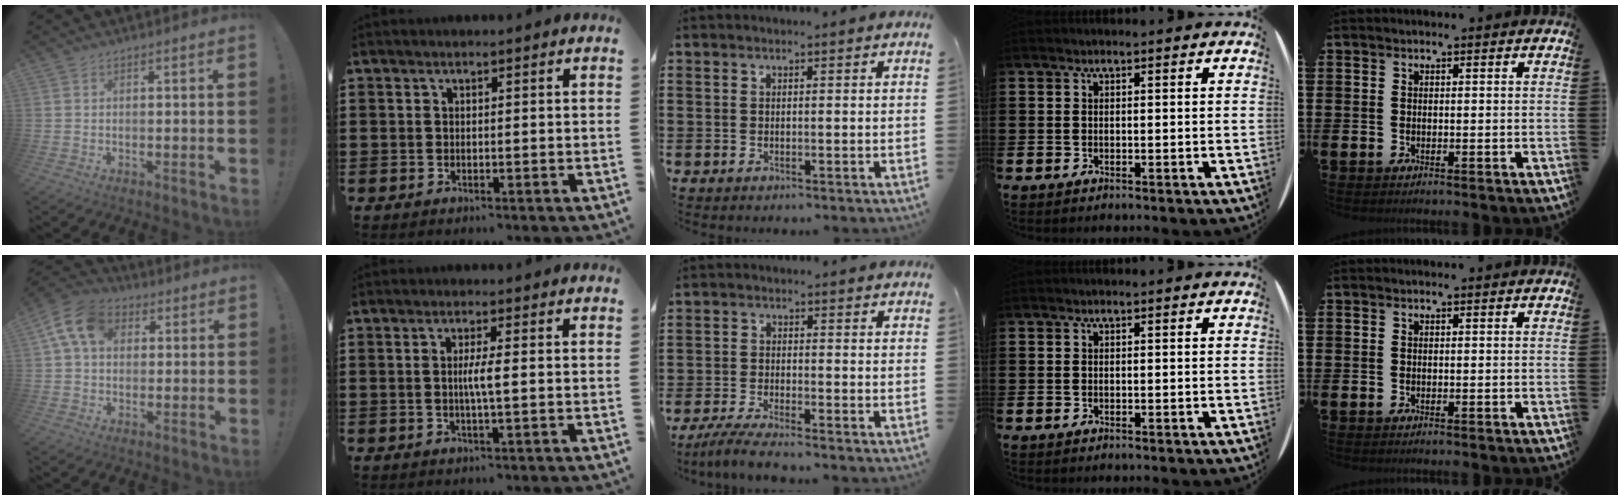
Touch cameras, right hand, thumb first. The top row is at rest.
{"thumb": {"total": 12.4, "force": [3.7, 8.9, 7.8], "torque": [-0.141, 0.006, 0.074]}, "index": {"total": 3.0, "force": [-0.1, -0.1, 3.0], "torque": [-0.055, -0.006, -0.006]}, "middle": {"total": 3.9, "force": [-3.6, 0.1, 1.7], "torque": [-0.042, -0.010, -0.073]}}